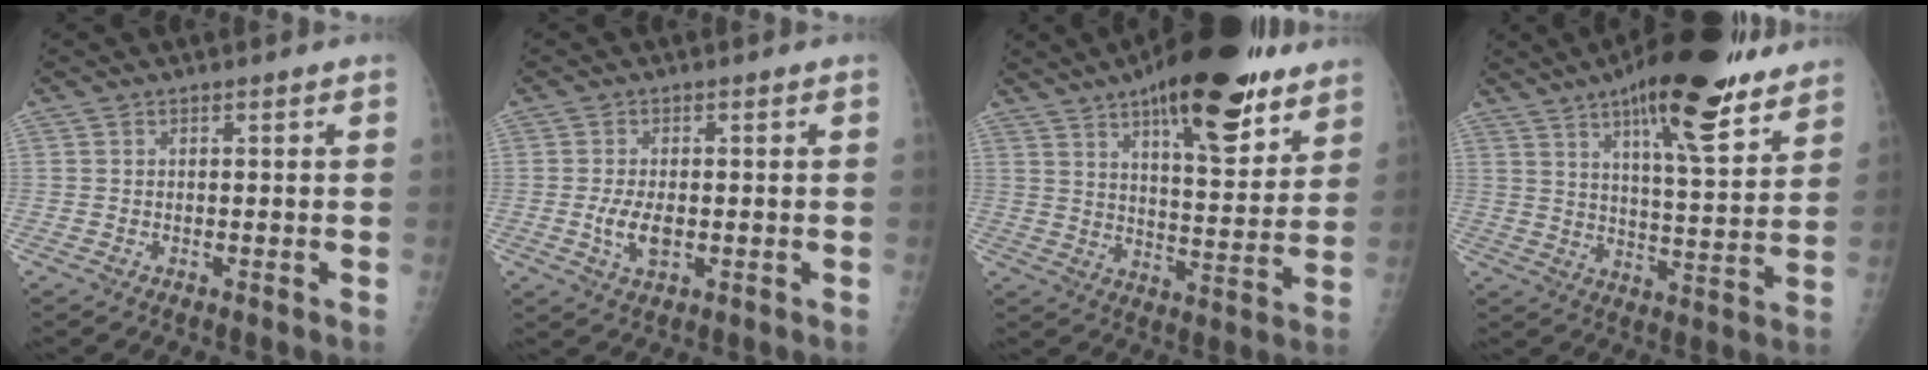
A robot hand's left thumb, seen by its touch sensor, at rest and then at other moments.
{"total": 4.7, "force": [-0.7, 2.4, 4.0], "torque": [-0.078, -0.007, -0.009]}
{"total": 22.9, "force": [14.2, 7.9, 16.1], "torque": [-0.199, -0.055, 0.212]}
{"total": 20.7, "force": [13.6, 5.6, 14.6], "torque": [-0.192, -0.059, 0.206]}